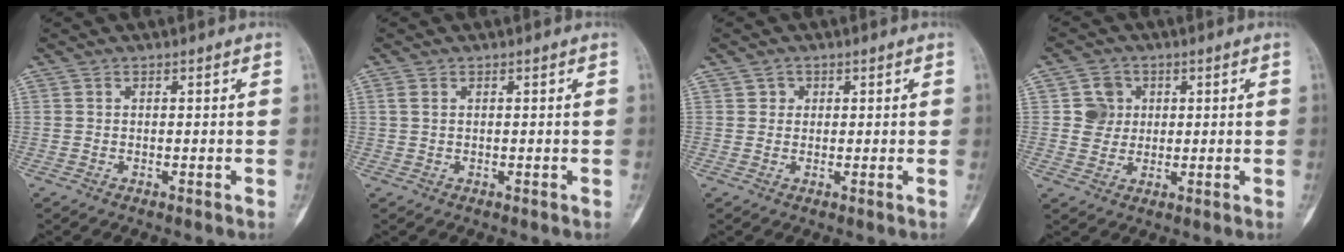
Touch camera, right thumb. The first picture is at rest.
{"total": 1.2, "force": [0.5, 0.6, 0.9], "torque": [-0.023, 0.006, 0.014]}
{"total": 1.4, "force": [0.5, 1.2, 0.3], "torque": [0.004, -0.001, 0.003]}
{"total": 5.1, "force": [1.2, 4.8, 1.3], "torque": [0.004, 0.002, 0.019]}